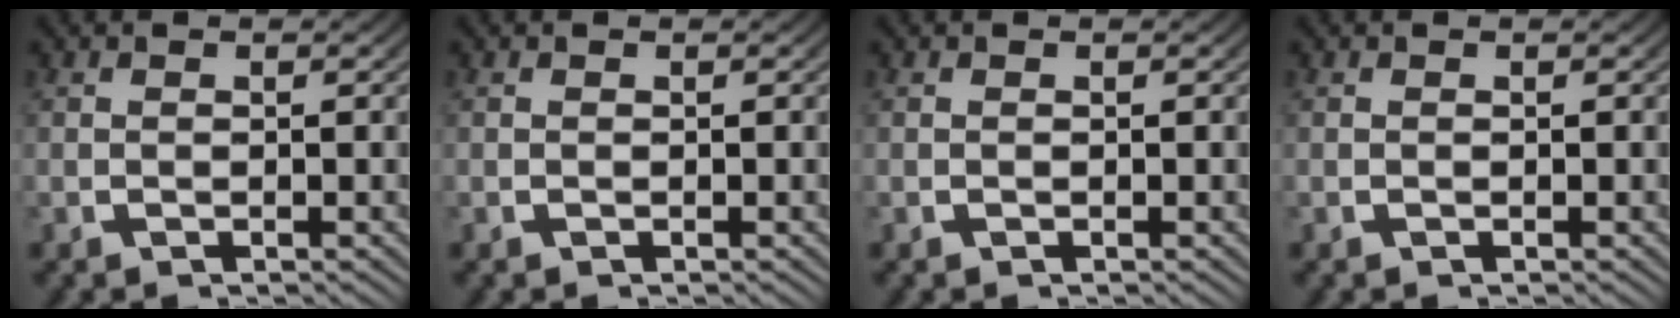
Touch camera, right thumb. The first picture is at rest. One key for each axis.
{"total": 0.0}
{"total": 0.0}
{"total": 0.0}